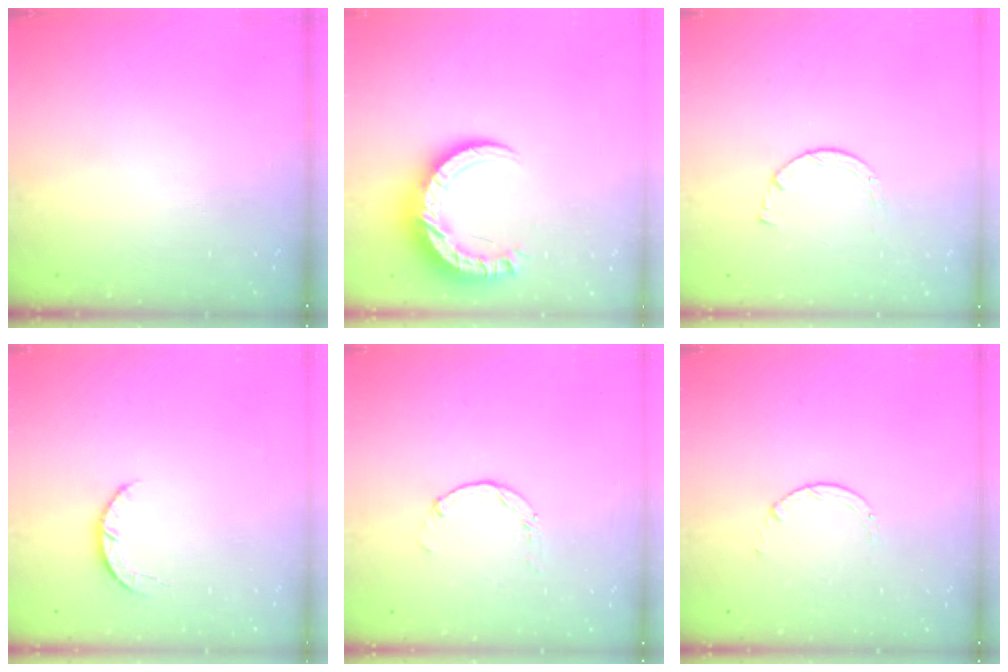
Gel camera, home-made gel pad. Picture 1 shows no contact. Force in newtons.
{"total": 11.9, "press": 11.8, "slide": 0.9}
{"total": 2.7, "press": 2.7, "slide": 0.3}
{"total": 3.4, "press": 3.4, "slide": 0.6}
{"total": 1.5, "press": 1.5, "slide": 0.2}
{"total": 0.7, "press": 0.7, "slide": 0.1}